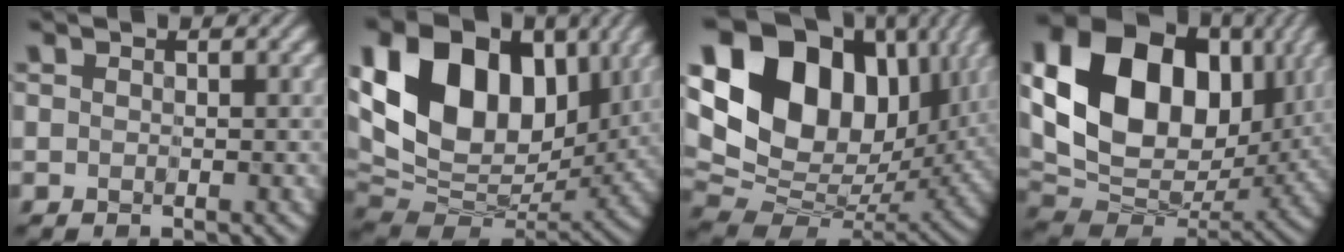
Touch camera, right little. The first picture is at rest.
{"total": 16.1, "force": [5.0, 10.9, 10.8], "torque": [-0.204, 0.029, 0.084]}
{"total": 18.1, "force": [6.5, 12.5, 11.3], "torque": [-0.231, 0.038, 0.119]}
{"total": 17.6, "force": [4.5, 12.6, 11.4], "torque": [-0.220, 0.023, 0.080]}